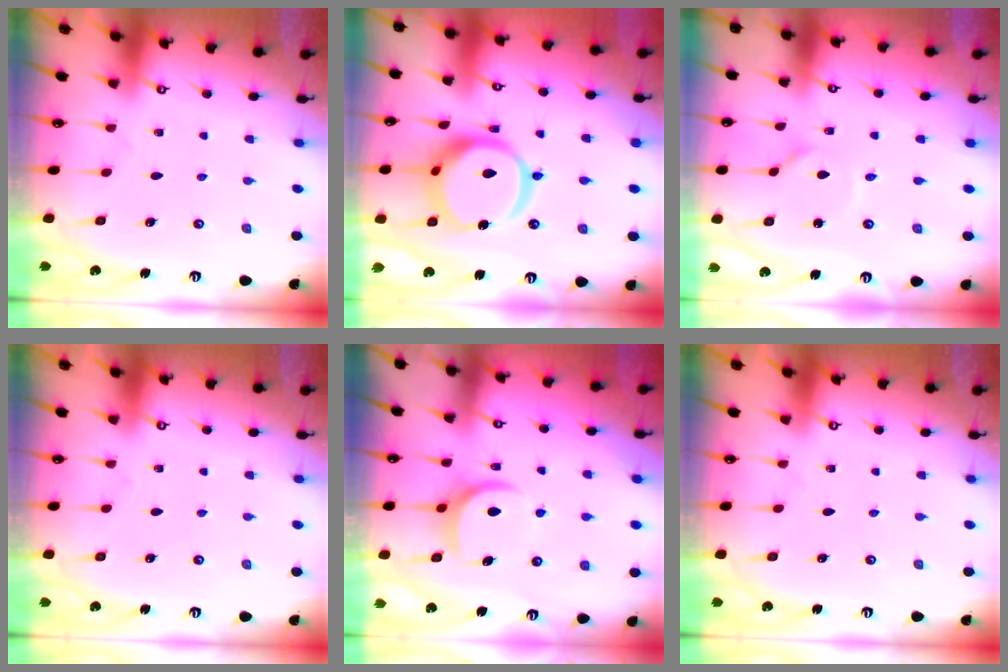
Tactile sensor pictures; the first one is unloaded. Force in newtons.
{"total": 18.5, "press": 18.4, "slide": 2.1}
{"total": 1.6, "press": 1.6, "slide": 0.1}
{"total": 0.0}
{"total": 8.2, "press": 8.1, "slide": 1.1}
{"total": 0.0}